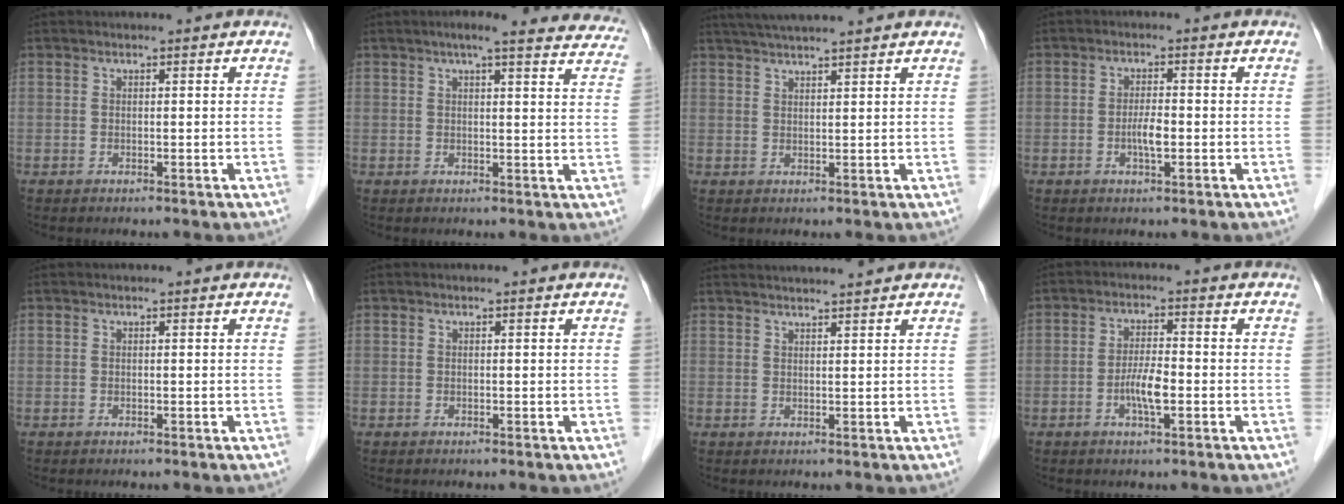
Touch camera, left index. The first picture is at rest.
{"total": 16.3, "force": [14.6, 2.8, 6.6], "torque": [-0.067, 0.004, 0.154]}
{"total": 7.3, "force": [6.4, -0.4, 3.4], "torque": [-0.058, 0.033, 0.099]}
{"total": 2.8, "force": [-0.8, 0.5, 2.6], "torque": [-0.051, -0.001, -0.014]}
{"total": 0.0}
{"total": 0.0}
{"total": 6.0, "force": [5.7, -0.7, 1.9], "torque": [-0.027, 0.023, 0.078]}
{"total": 4.2, "force": [-1.5, 0.7, 3.9], "torque": [-0.077, -0.002, -0.028]}